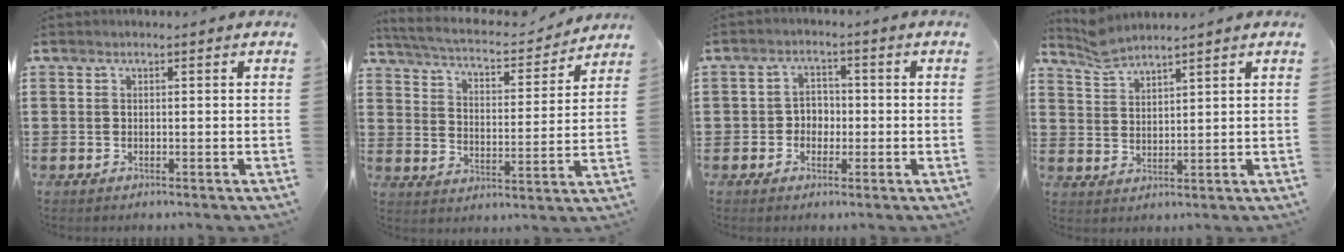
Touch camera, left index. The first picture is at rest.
{"total": 4.4, "force": [4.1, 0.1, 1.5], "torque": [-0.053, -0.032, 0.063]}
{"total": 3.0, "force": [-1.0, 2.5, 1.3], "torque": [-0.033, 0.008, -0.024]}
{"total": 3.4, "force": [3.4, 0.2, 0.7], "torque": [-0.023, -0.008, 0.064]}